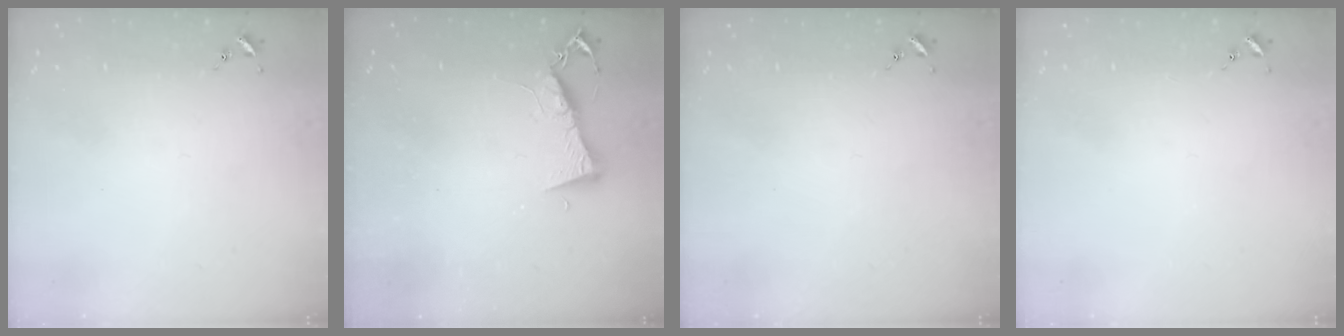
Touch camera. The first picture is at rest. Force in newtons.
{"total": 7.2, "press": 7.1, "slide": 0.7}
{"total": 0.0}
{"total": 0.0}